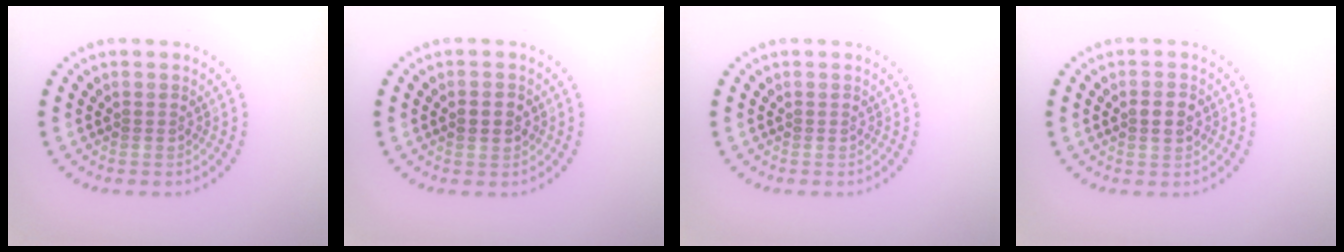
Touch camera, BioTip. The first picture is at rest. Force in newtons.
{"total": 2.2, "press": 2.2, "slide": 0.1}
{"total": 0.0}
{"total": 2.2, "press": 2.2, "slide": 0.1}